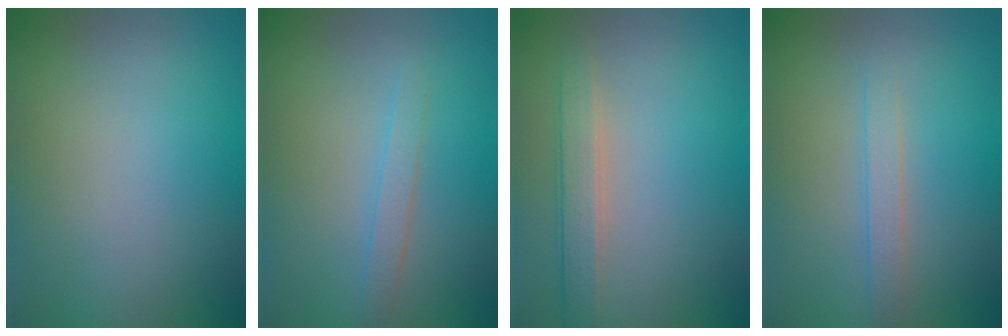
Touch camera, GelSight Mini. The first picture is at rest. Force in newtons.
{"total": 1.5, "press": 1.5, "slide": 0.0}
{"total": 2.6, "press": 2.6, "slide": 0.2}
{"total": 1.7, "press": 1.7, "slide": 0.0}